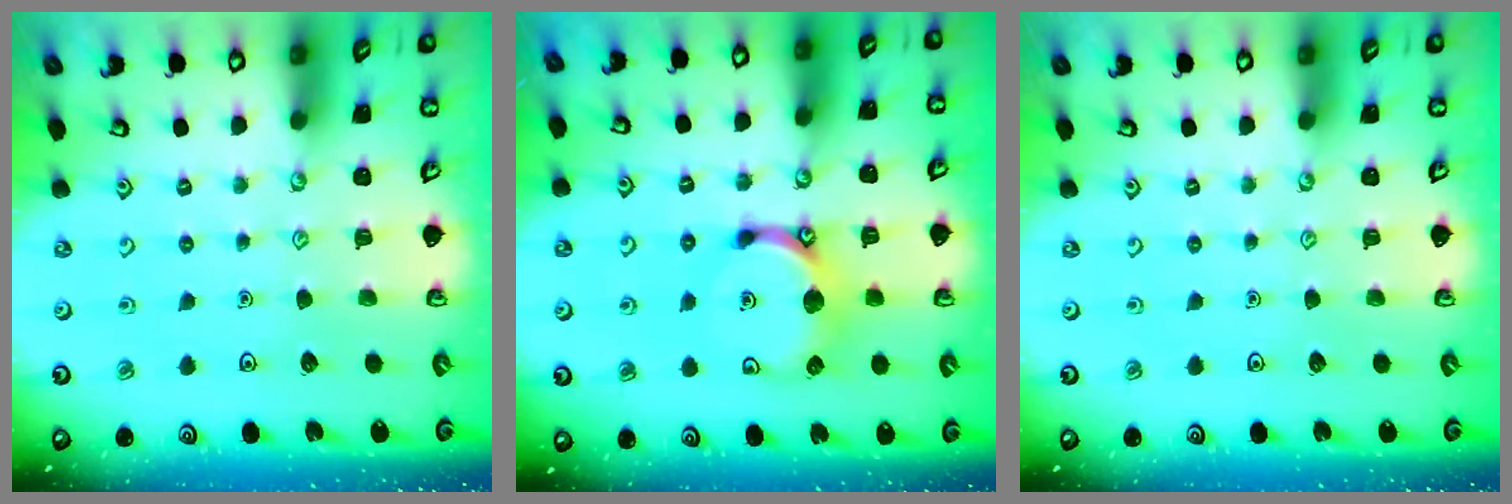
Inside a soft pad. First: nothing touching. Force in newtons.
{"total": 11.0, "press": 11.0, "slide": 0.5}
{"total": 0.0}